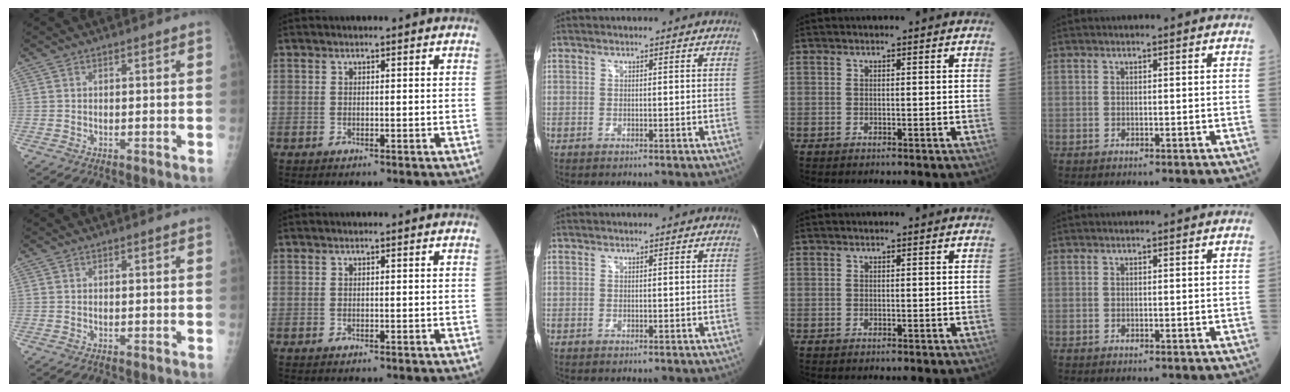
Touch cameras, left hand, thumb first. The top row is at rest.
{}